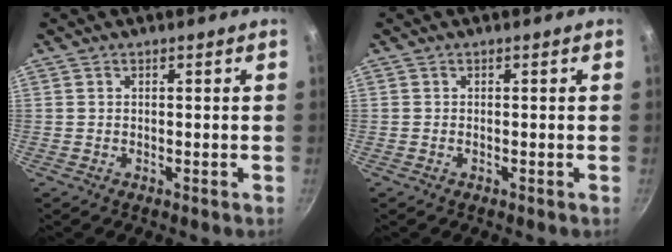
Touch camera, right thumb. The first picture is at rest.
{"total": 0.0}